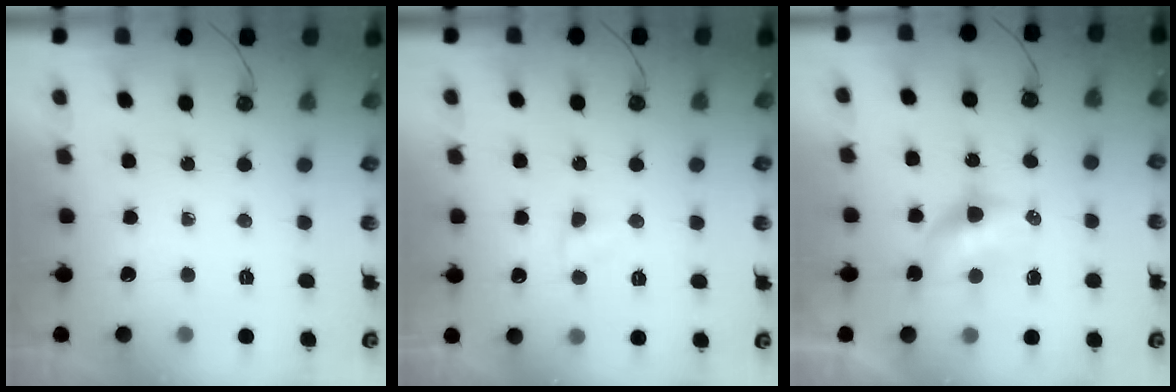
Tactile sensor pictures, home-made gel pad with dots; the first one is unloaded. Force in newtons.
{"total": 3.8, "press": 3.8, "slide": 0.6}
{"total": 7.6, "press": 7.6, "slide": 0.5}